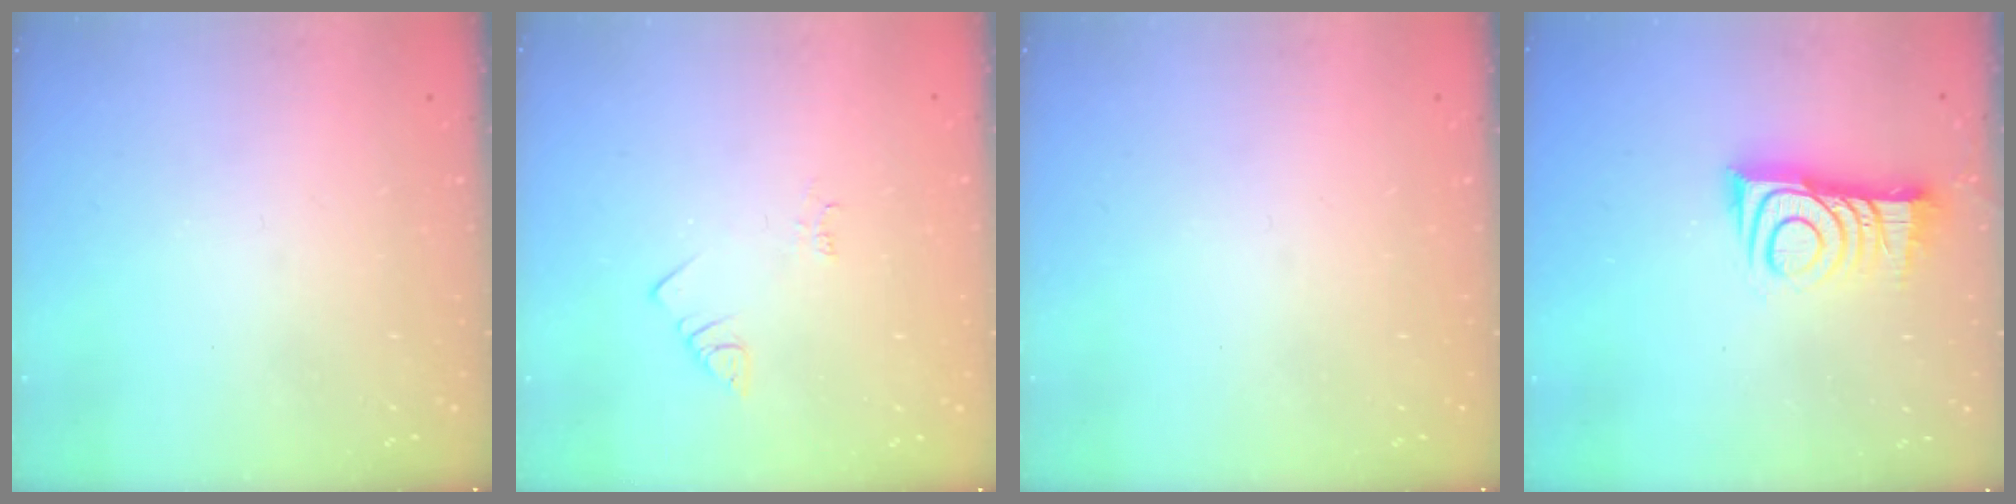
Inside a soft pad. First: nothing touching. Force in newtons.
{"total": 2.2, "press": 2.2, "slide": 0.6}
{"total": 0.0}
{"total": 11.6, "press": 11.5, "slide": 0.8}